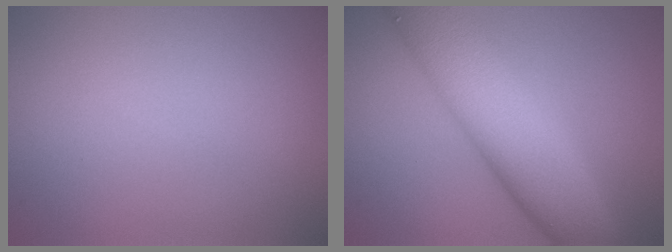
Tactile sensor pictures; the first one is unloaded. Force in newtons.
{"total": 9.6, "press": 9.6, "slide": 0.3}